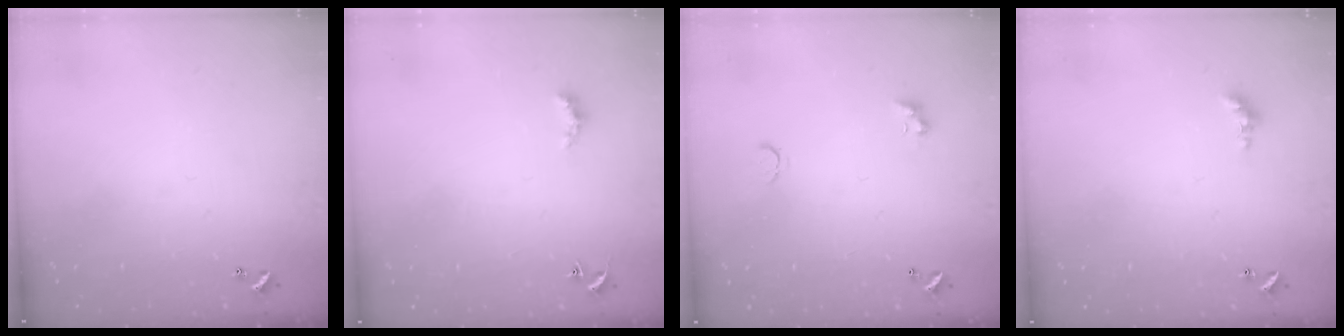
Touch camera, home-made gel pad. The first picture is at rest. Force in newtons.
{"total": 2.2, "press": 2.2, "slide": 0.4}
{"total": 2.9, "press": 2.8, "slide": 0.6}
{"total": 1.9, "press": 1.8, "slide": 0.6}